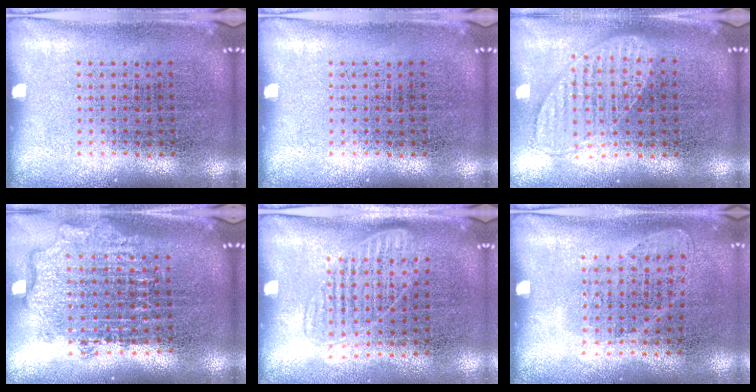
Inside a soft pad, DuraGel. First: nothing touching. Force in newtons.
{"total": 0.0}
{"total": 1.0, "press": 1.0, "slide": 0.2}
{"total": 1.9, "press": 1.5, "slide": 1.2}
{"total": 1.2, "press": 1.0, "slide": 0.6}
{"total": 1.0, "press": 0.8, "slide": 0.5}